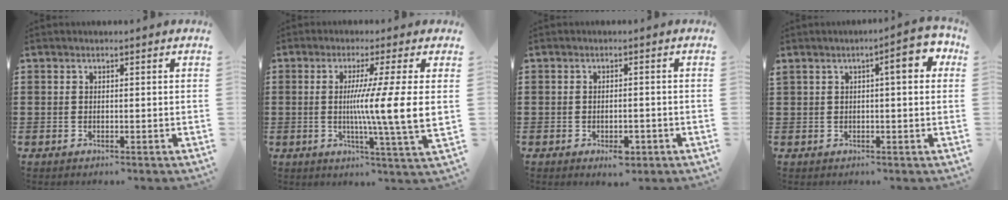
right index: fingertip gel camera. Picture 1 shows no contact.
{"total": 9.8, "force": [0.9, -1.1, 9.7], "torque": [-0.179, -0.011, 0.008]}
{"total": 2.7, "force": [-1.3, 1.1, 2.0], "torque": [-0.034, 0.001, -0.023]}
{"total": 5.6, "force": [1.4, 1.4, 5.2], "torque": [-0.076, -0.002, 0.017]}